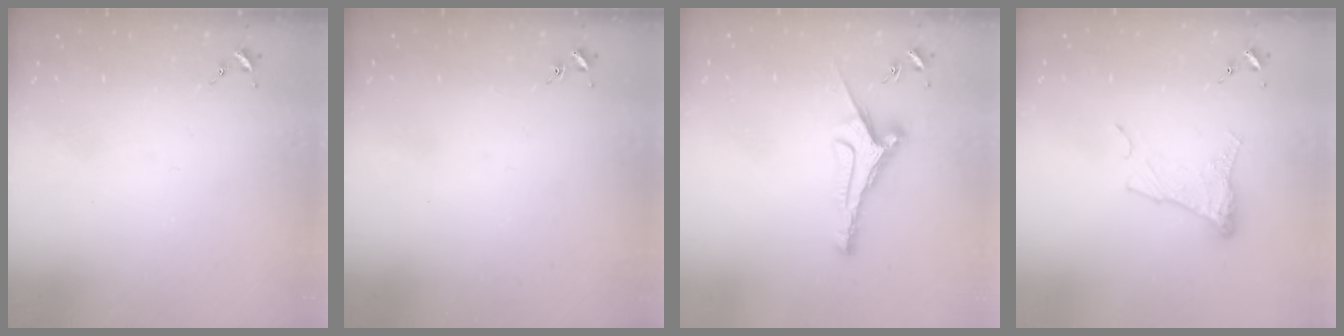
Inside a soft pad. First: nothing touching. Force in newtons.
{"total": 0.9, "press": 0.9, "slide": 0.2}
{"total": 8.7, "press": 8.7, "slide": 0.4}
{"total": 10.4, "press": 10.4, "slide": 0.6}